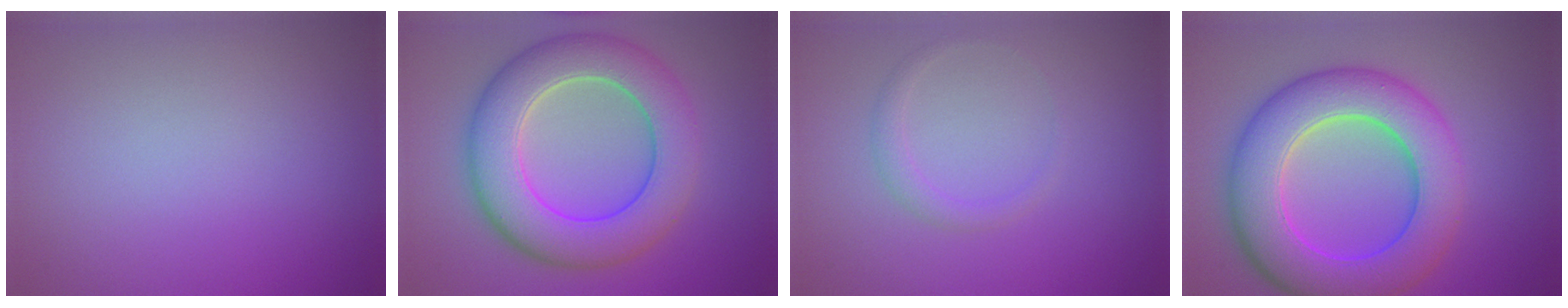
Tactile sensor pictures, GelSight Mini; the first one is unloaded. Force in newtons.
{"total": 8.8, "press": 8.8, "slide": 0.2}
{"total": 1.2, "press": 1.2, "slide": 0.0}
{"total": 9.7, "press": 9.7, "slide": 0.4}